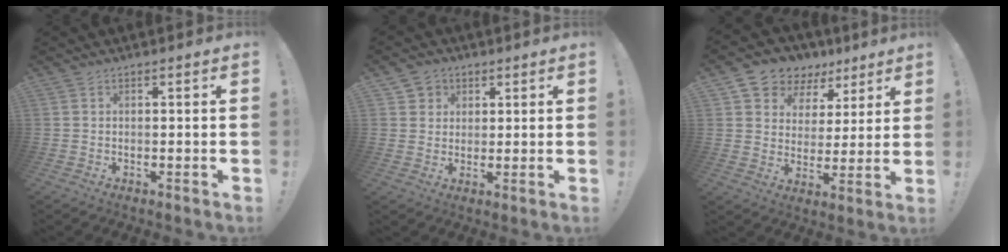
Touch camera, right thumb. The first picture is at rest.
{"total": 4.5, "force": [1.7, 4.1, 0.6], "torque": [-0.006, -0.011, 0.032]}
{"total": 8.6, "force": [5.5, 6.5, 1.4], "torque": [-0.028, -0.042, 0.107]}